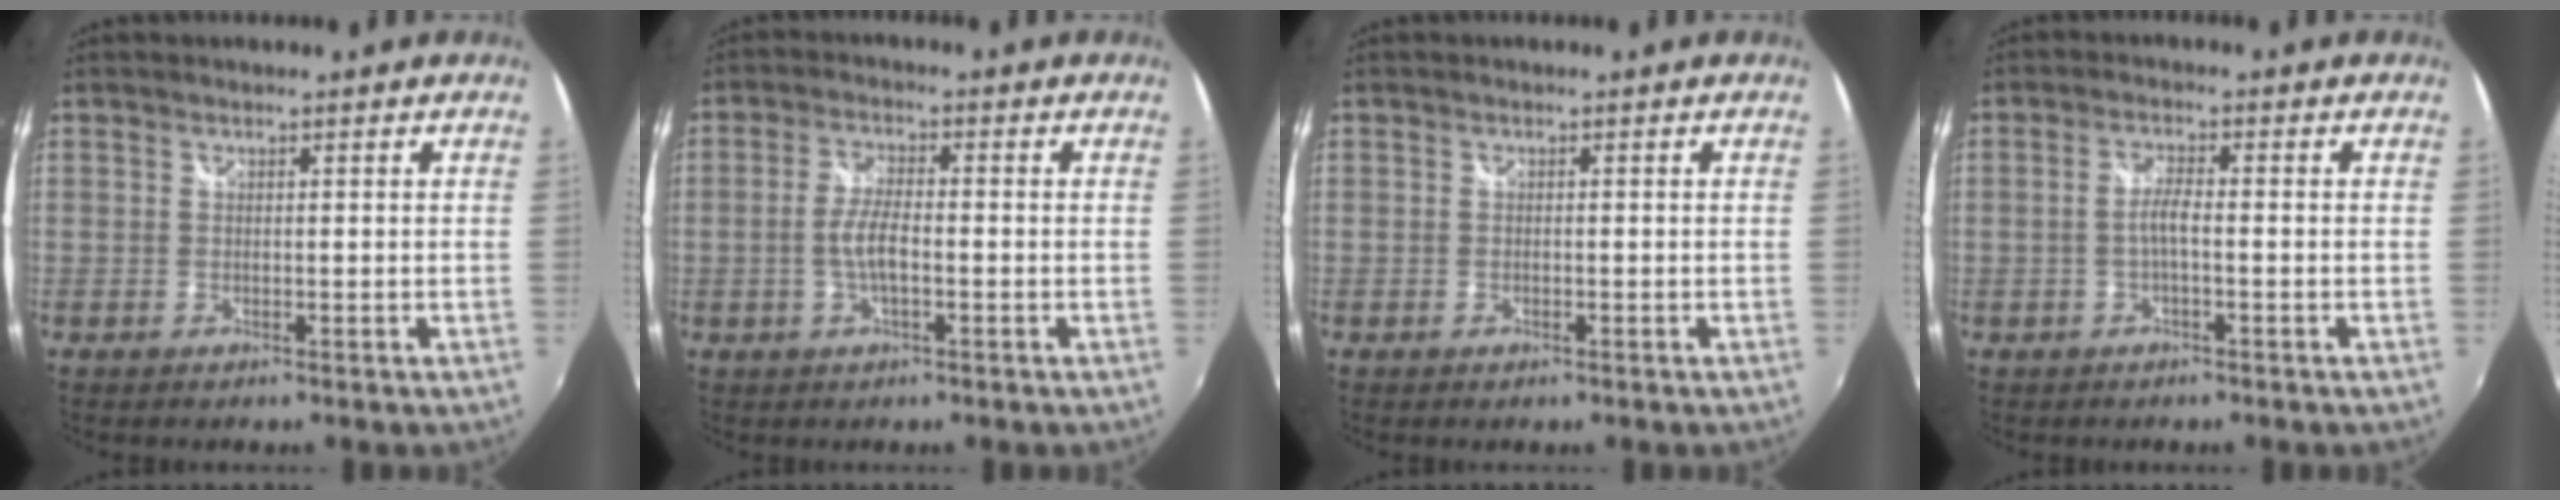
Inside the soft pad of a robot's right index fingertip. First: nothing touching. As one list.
[{"total": 4.7, "force": [-1.3, 1.3, 4.3], "torque": [-0.090, 0.003, -0.024]}, {"total": 0.7, "force": [-0.4, 0.5, 0.3], "torque": [-0.005, -0.001, -0.008]}, {"total": 2.4, "force": [-0.9, 0.2, 2.3], "torque": [-0.048, 0.005, -0.018]}]